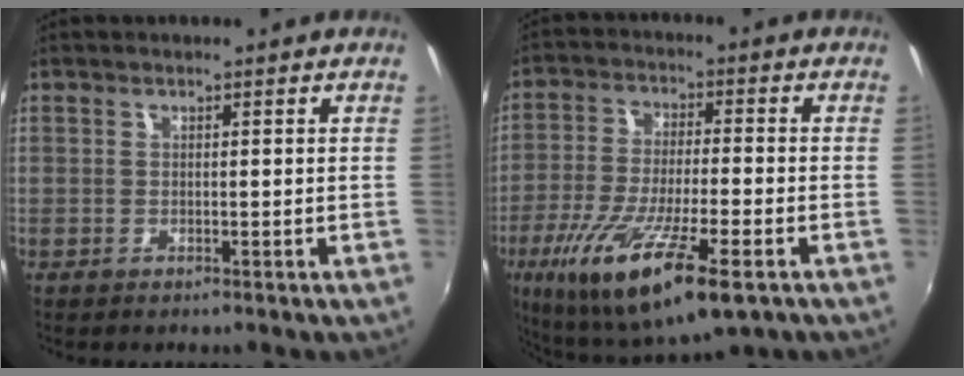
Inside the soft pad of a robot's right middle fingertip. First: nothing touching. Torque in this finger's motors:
{"motor_torque": [1.75, -0.39, 0.93, 0.21]}